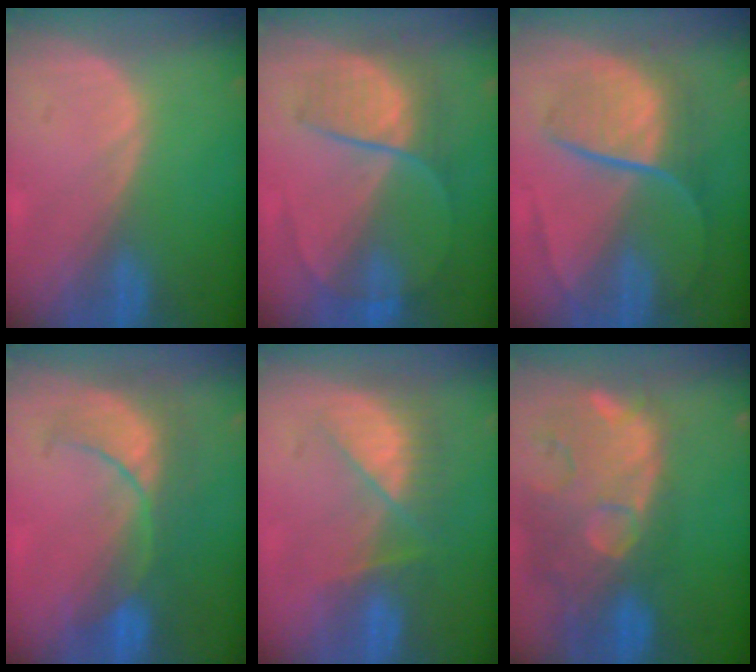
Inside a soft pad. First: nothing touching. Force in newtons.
{"total": 6.9, "press": 6.6, "slide": 1.7}
{"total": 9.1, "press": 7.7, "slide": 5.0}
{"total": 8.0, "press": 7.8, "slide": 1.6}
{"total": 7.9, "press": 6.9, "slide": 3.9}
{"total": 14.5, "press": 11.7, "slide": 8.5}